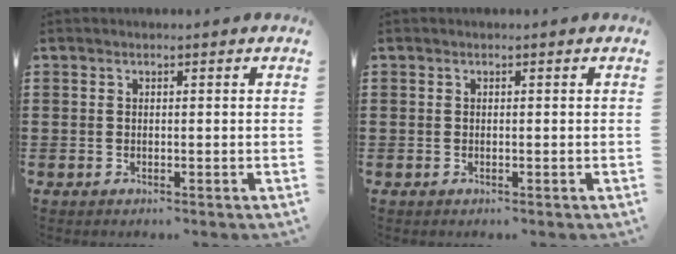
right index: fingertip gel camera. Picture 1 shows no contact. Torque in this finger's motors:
{"motor_torque": [0.40, 0.29, -0.01, 0.00]}